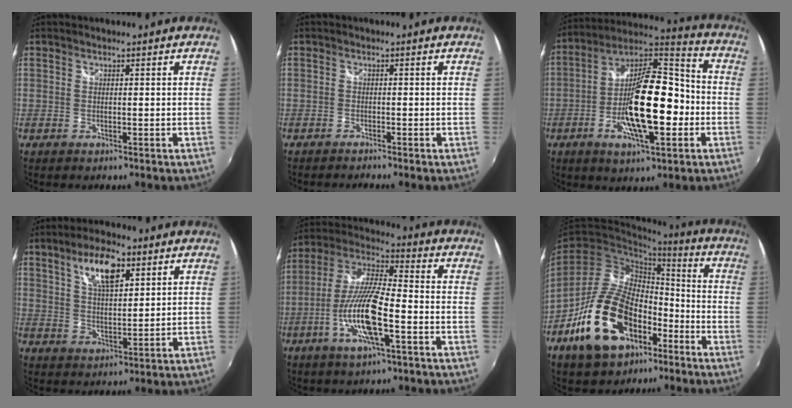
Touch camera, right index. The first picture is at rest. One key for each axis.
{"total": 1.4, "fx": -1.4, "fy": -0.2, "fz": 0.3, "tx": -0.013, "ty": -0.007, "tz": -0.025}
{"total": 19.8, "fx": -4.6, "fy": 6.8, "fz": 18.0, "tx": -0.326, "ty": 0.011, "tz": -0.086}
{"total": 8.8, "fx": 4.6, "fy": 3.2, "fz": 6.8, "tx": -0.121, "ty": 0.011, "tz": 0.084}
{"total": 14.2, "fx": -5.2, "fy": 2.5, "fz": 13.0, "tx": -0.267, "ty": -0.008, "tz": -0.103}
{"total": 18.6, "fx": -9.7, "fy": 10.8, "fz": 11.7, "tx": -0.230, "ty": 0.019, "tz": -0.148}